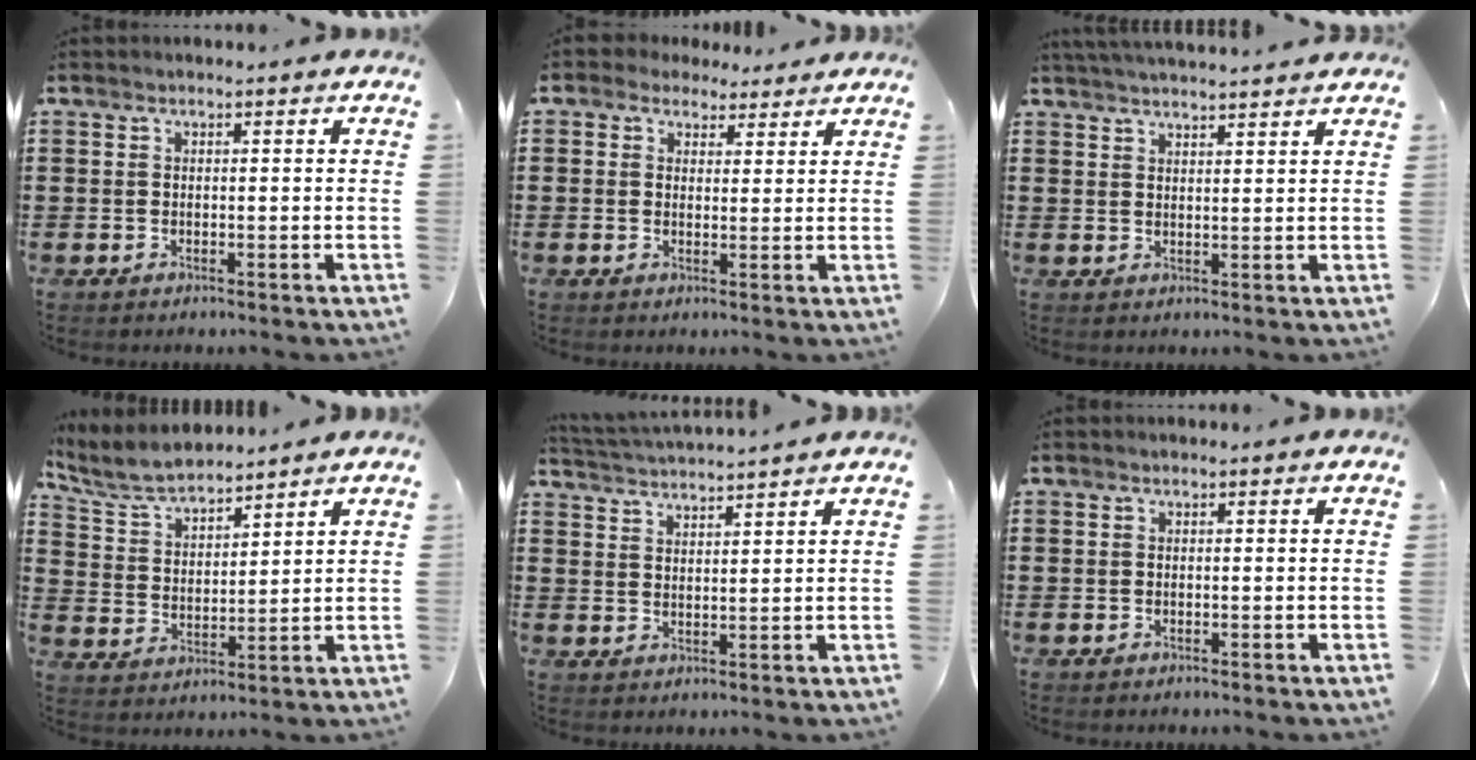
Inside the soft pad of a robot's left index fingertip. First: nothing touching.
{"total": 2.8, "force": [2.1, 1.9, 0.2], "torque": [-0.015, 0.007, 0.039]}
{"total": 2.8, "force": [2.7, -0.4, 0.3], "torque": [-0.013, -0.008, 0.051]}
{"total": 6.1, "force": [5.6, 1.2, 1.9], "torque": [-0.061, -0.020, 0.100]}
{"total": 2.7, "force": [2.7, -0.6, -0.1], "torque": [-0.008, -0.014, 0.047]}
{"total": 0.0}